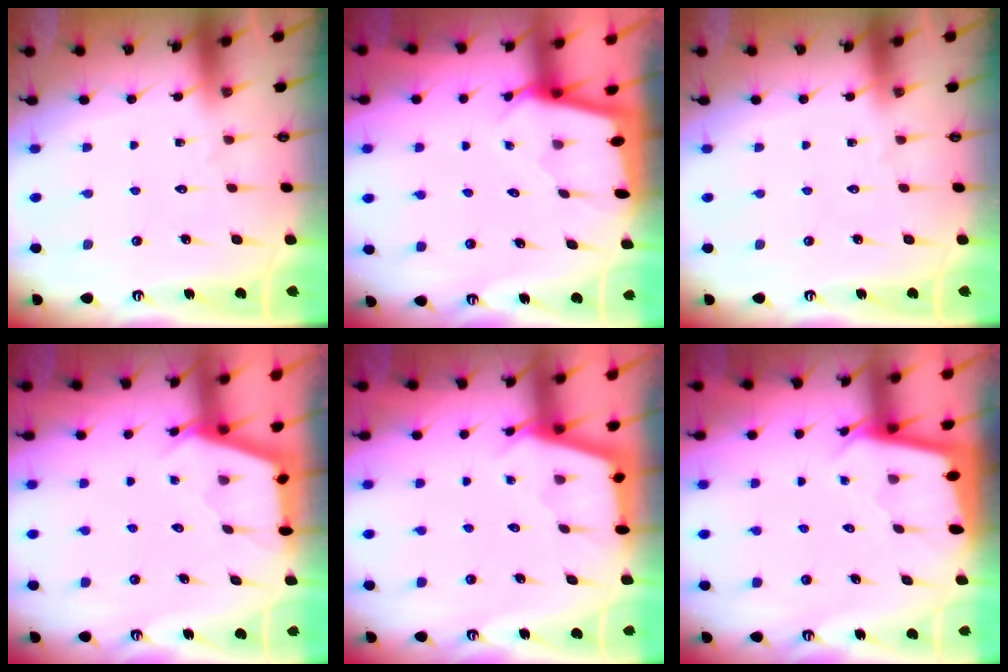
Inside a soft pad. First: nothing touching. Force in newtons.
{"total": 1.7, "press": 1.7, "slide": 0.2}
{"total": 0.0}
{"total": 2.6, "press": 2.6, "slide": 0.3}
{"total": 2.8, "press": 2.8, "slide": 0.3}
{"total": 2.1, "press": 2.1, "slide": 0.1}